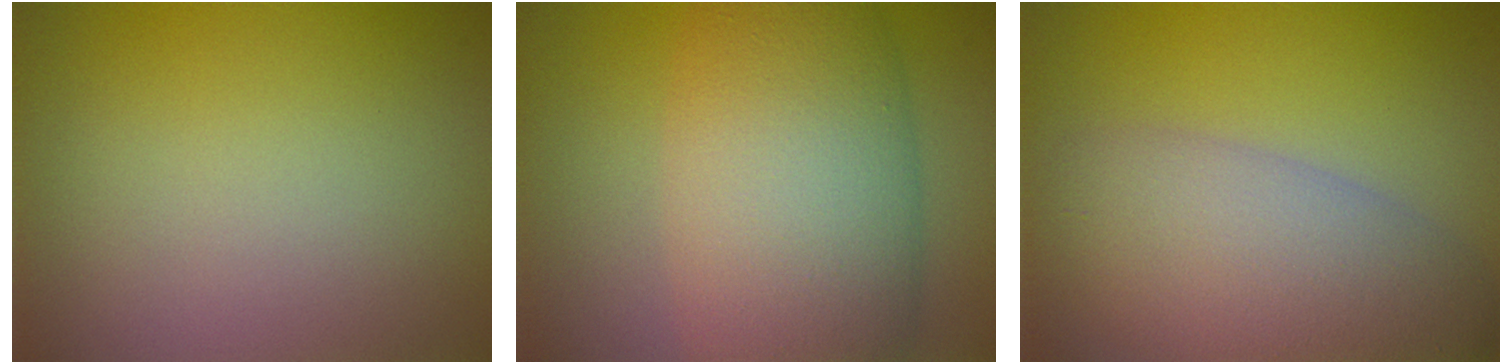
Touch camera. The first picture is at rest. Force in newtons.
{"total": 9.6, "press": 9.6, "slide": 0.4}
{"total": 8.0, "press": 8.0, "slide": 0.6}